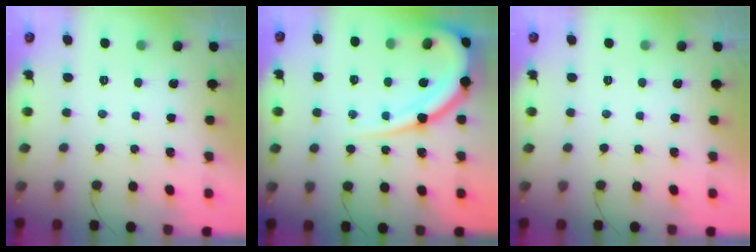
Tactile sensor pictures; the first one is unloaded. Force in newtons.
{"total": 16.0, "press": 15.9, "slide": 1.8}
{"total": 0.0}